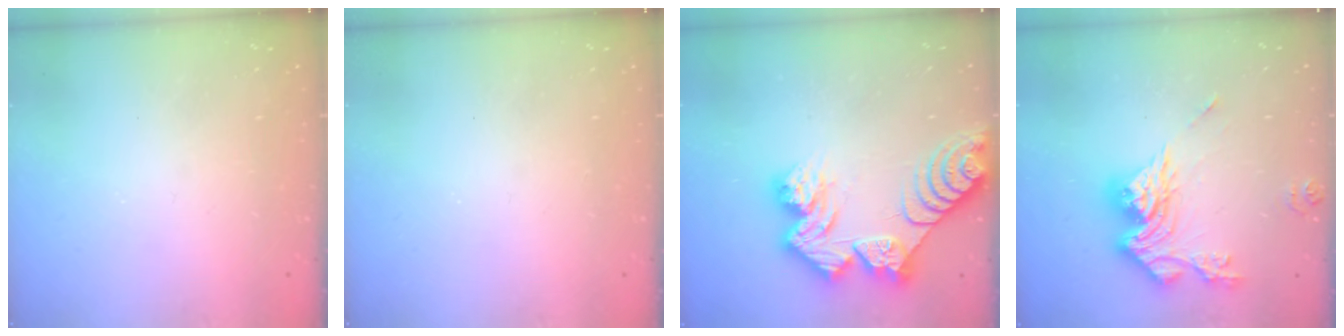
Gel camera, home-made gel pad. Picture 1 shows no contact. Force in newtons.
{"total": 0.0}
{"total": 15.1, "press": 15.0, "slide": 1.4}
{"total": 16.4, "press": 16.3, "slide": 1.9}